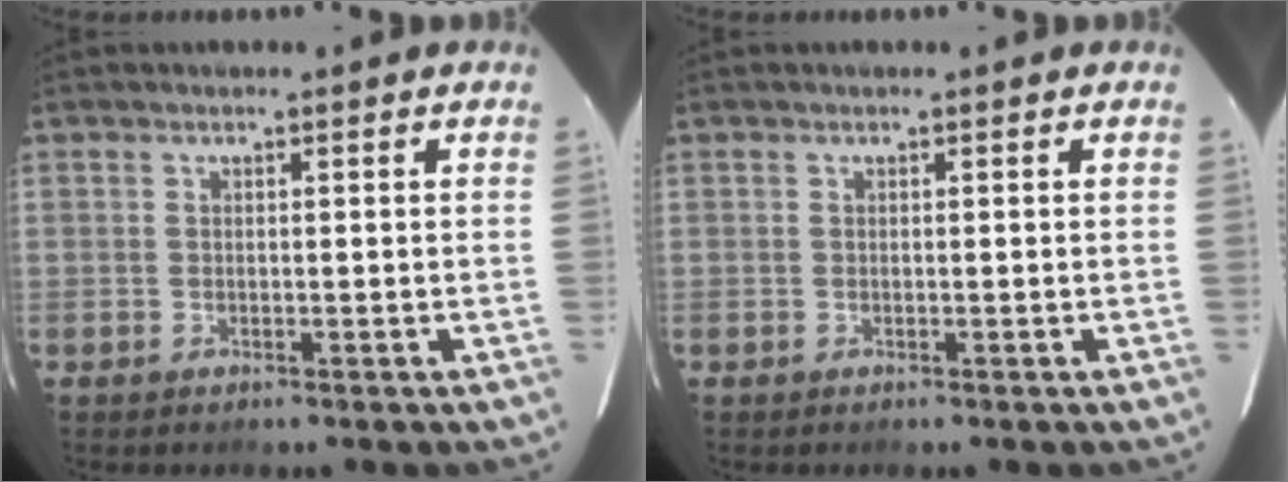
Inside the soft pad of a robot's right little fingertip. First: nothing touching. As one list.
[{"total": 0.0}]